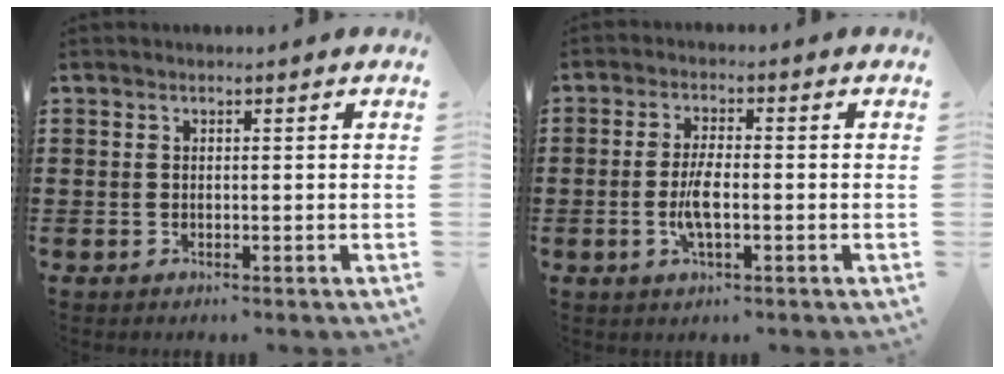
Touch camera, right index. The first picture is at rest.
{"total": 4.6, "force": [-1.1, 1.4, 4.3], "torque": [-0.093, -0.003, -0.025]}